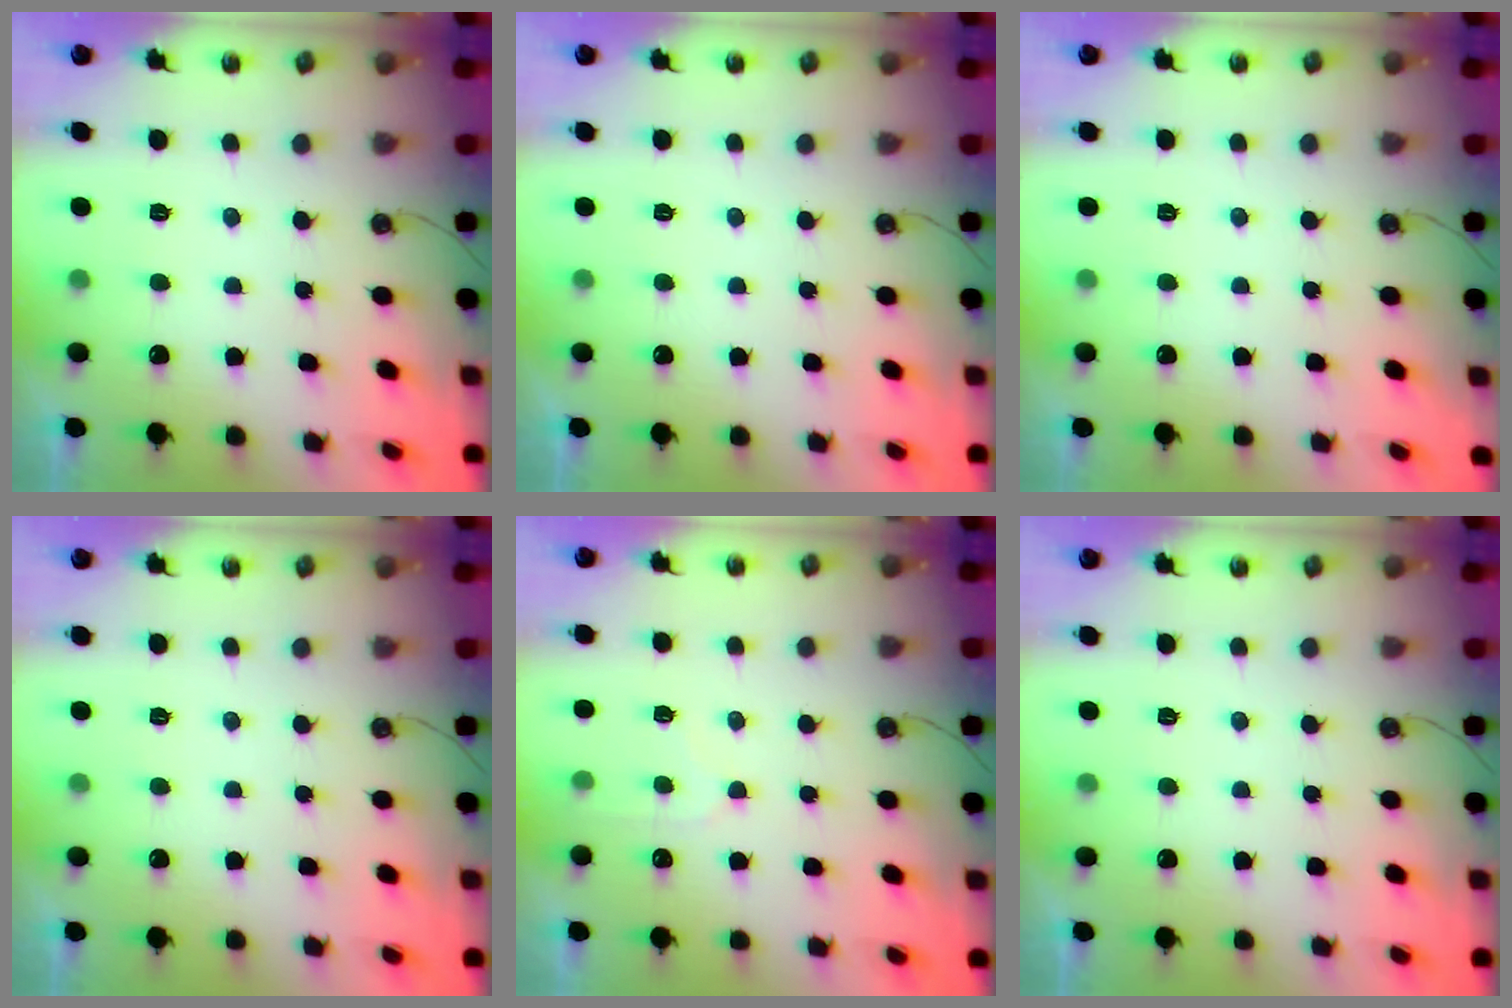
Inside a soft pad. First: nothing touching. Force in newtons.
{"total": 0.0}
{"total": 0.0}
{"total": 0.0}
{"total": 6.2, "press": 6.1, "slide": 0.6}
{"total": 0.0}